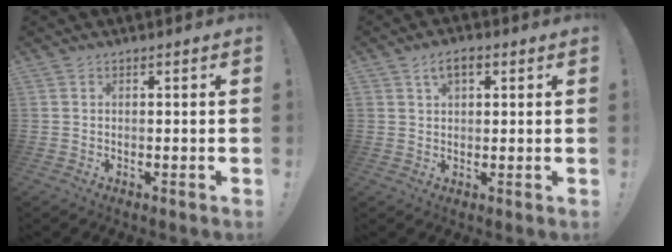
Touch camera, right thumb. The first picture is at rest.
{"total": 4.3, "force": [1.9, 2.5, 3.0], "torque": [-0.046, 0.002, 0.032]}